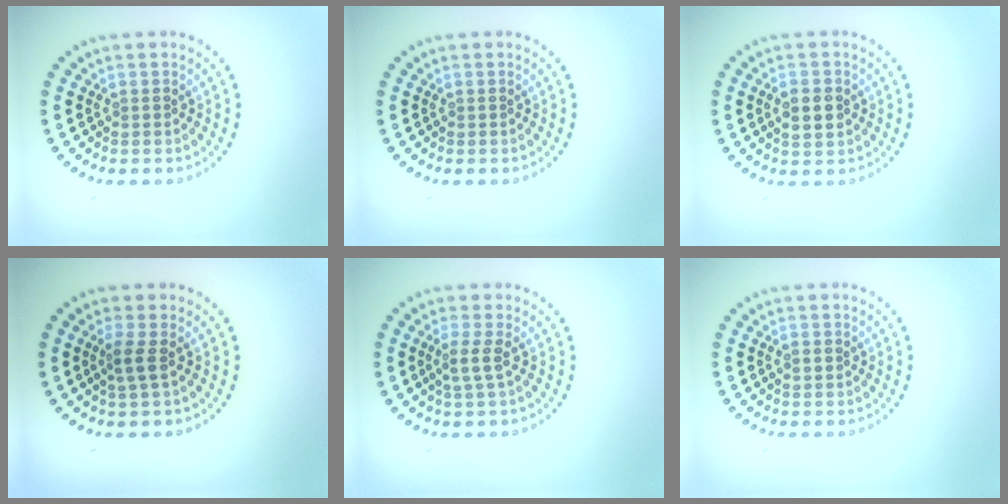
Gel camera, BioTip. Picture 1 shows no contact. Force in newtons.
{"total": 0.0}
{"total": 2.6, "press": 2.6, "slide": 0.2}
{"total": 1.6, "press": 1.3, "slide": 1.0}
{"total": 1.7, "press": 1.3, "slide": 1.0}
{"total": 0.9, "press": 0.9, "slide": 0.2}